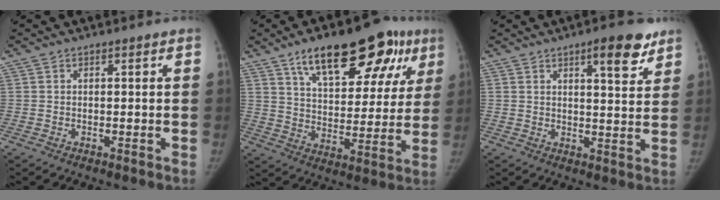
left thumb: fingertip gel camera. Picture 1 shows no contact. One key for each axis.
{"total": 23.4, "fx": 12.9, "fy": 10.2, "fz": 16.6, "tx": -0.195, "ty": -0.017, "tz": 0.195}
{"total": 8.5, "fx": 5.2, "fy": 2.6, "fz": 6.2, "tx": -0.064, "ty": -0.027, "tz": 0.070}